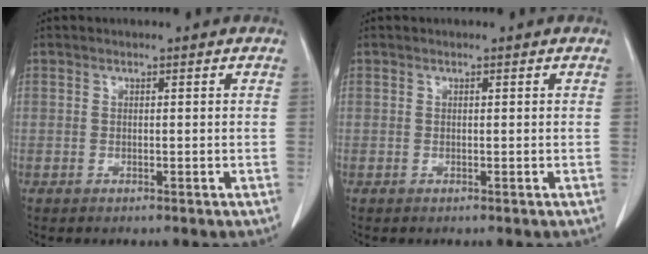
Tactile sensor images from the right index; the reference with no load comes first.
{"total": 0.0}